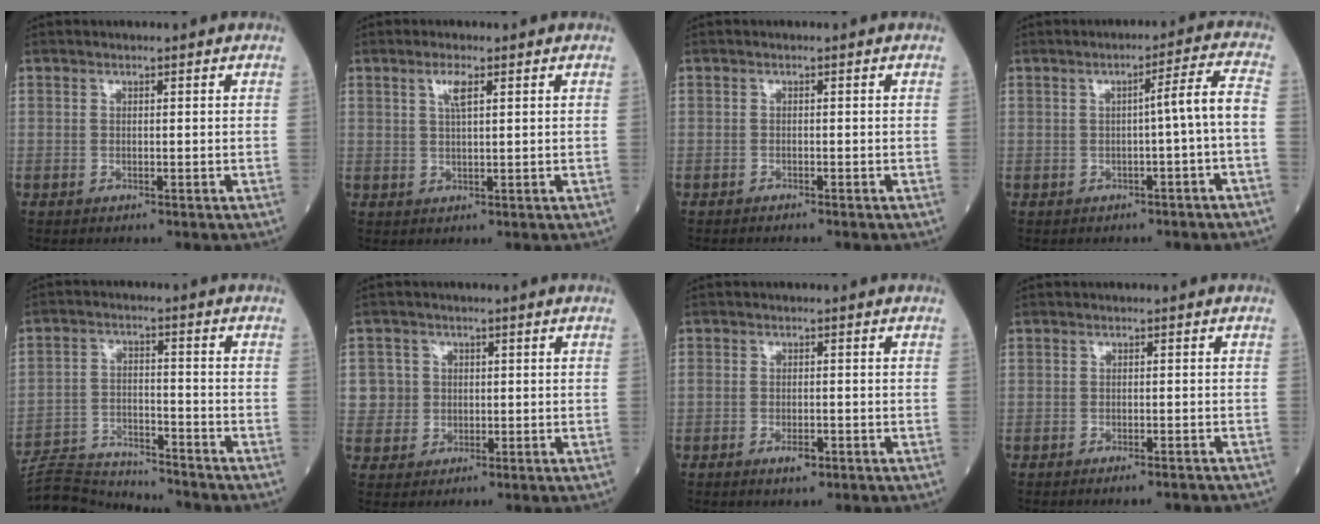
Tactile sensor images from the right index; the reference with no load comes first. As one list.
[{"total": 2.6, "force": [1.3, 0.3, 2.3], "torque": [-0.047, 0.002, 0.024]}, {"total": 1.3, "force": [-1.2, 0.0, 0.5], "torque": [-0.006, -0.001, -0.015]}, {"total": 4.7, "force": [-1.1, -0.7, 4.5], "torque": [-0.064, 0.014, -0.015]}, {"total": 10.7, "force": [-10.7, 0.2, 0.2], "torque": [-0.008, 0.017, -0.186]}, {"total": 4.2, "force": [0.6, 4.2, 0.1], "torque": [0.014, 0.007, 0.010]}, {"total": 2.7, "force": [-1.4, 1.0, 2.0], "torque": [-0.036, 0.000, -0.022]}, {"total": 3.6, "force": [-3.2, 0.5, 1.6], "torque": [-0.013, -0.004, -0.040]}]